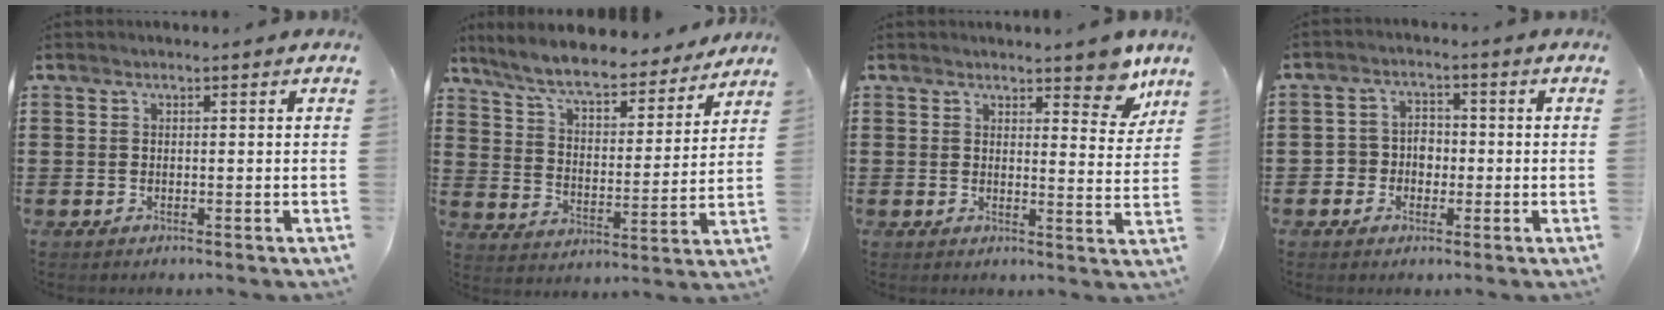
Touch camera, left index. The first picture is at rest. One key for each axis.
{"total": 8.6, "fx": 7.6, "fy": 1.1, "fz": 3.8, "tx": -0.105, "ty": -0.039, "tz": 0.132}
{"total": 5.7, "fx": 4.7, "fy": 1.8, "fz": 2.6, "tx": -0.024, "ty": -0.021, "tz": 0.078}
{"total": 3.5, "fx": -1.1, "fy": 3.1, "fz": 1.2, "tx": -0.033, "ty": 0.008, "tz": -0.027}